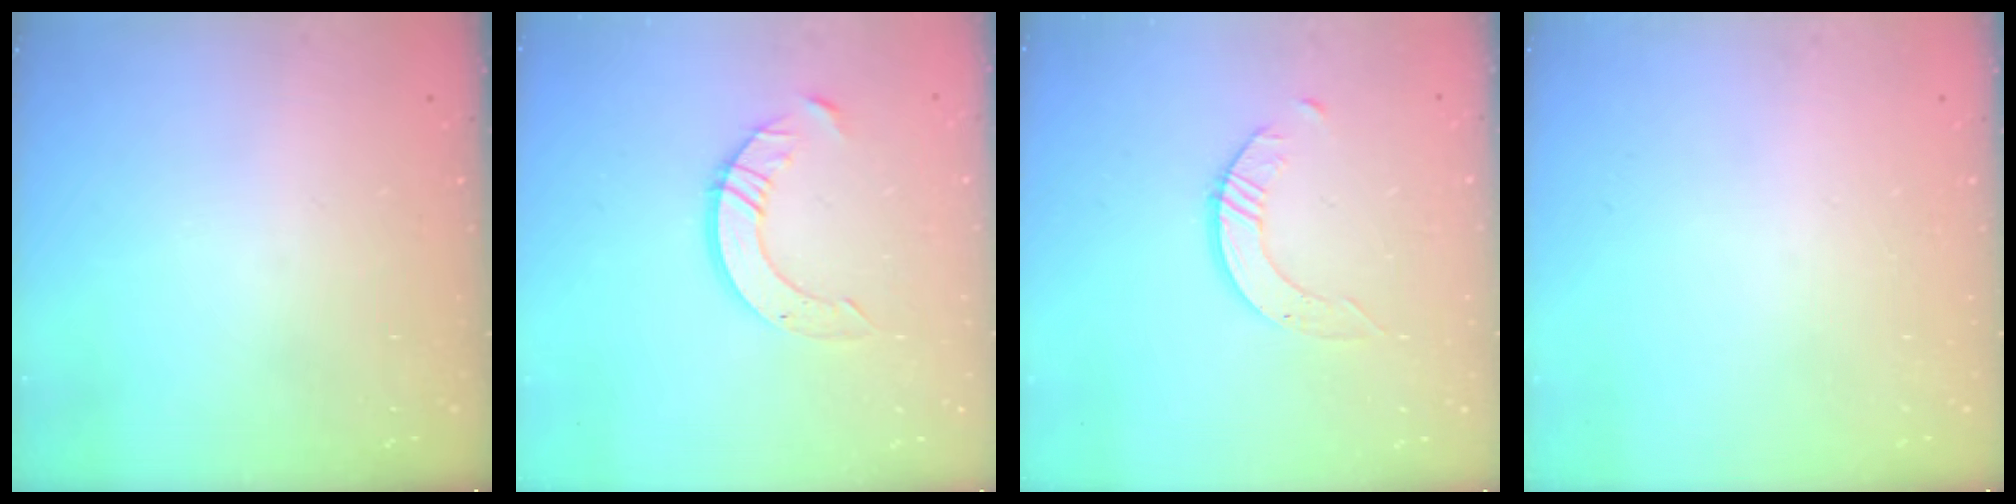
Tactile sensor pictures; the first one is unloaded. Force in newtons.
{"total": 9.6, "press": 9.5, "slide": 0.8}
{"total": 2.9, "press": 2.9, "slide": 0.2}
{"total": 0.0}